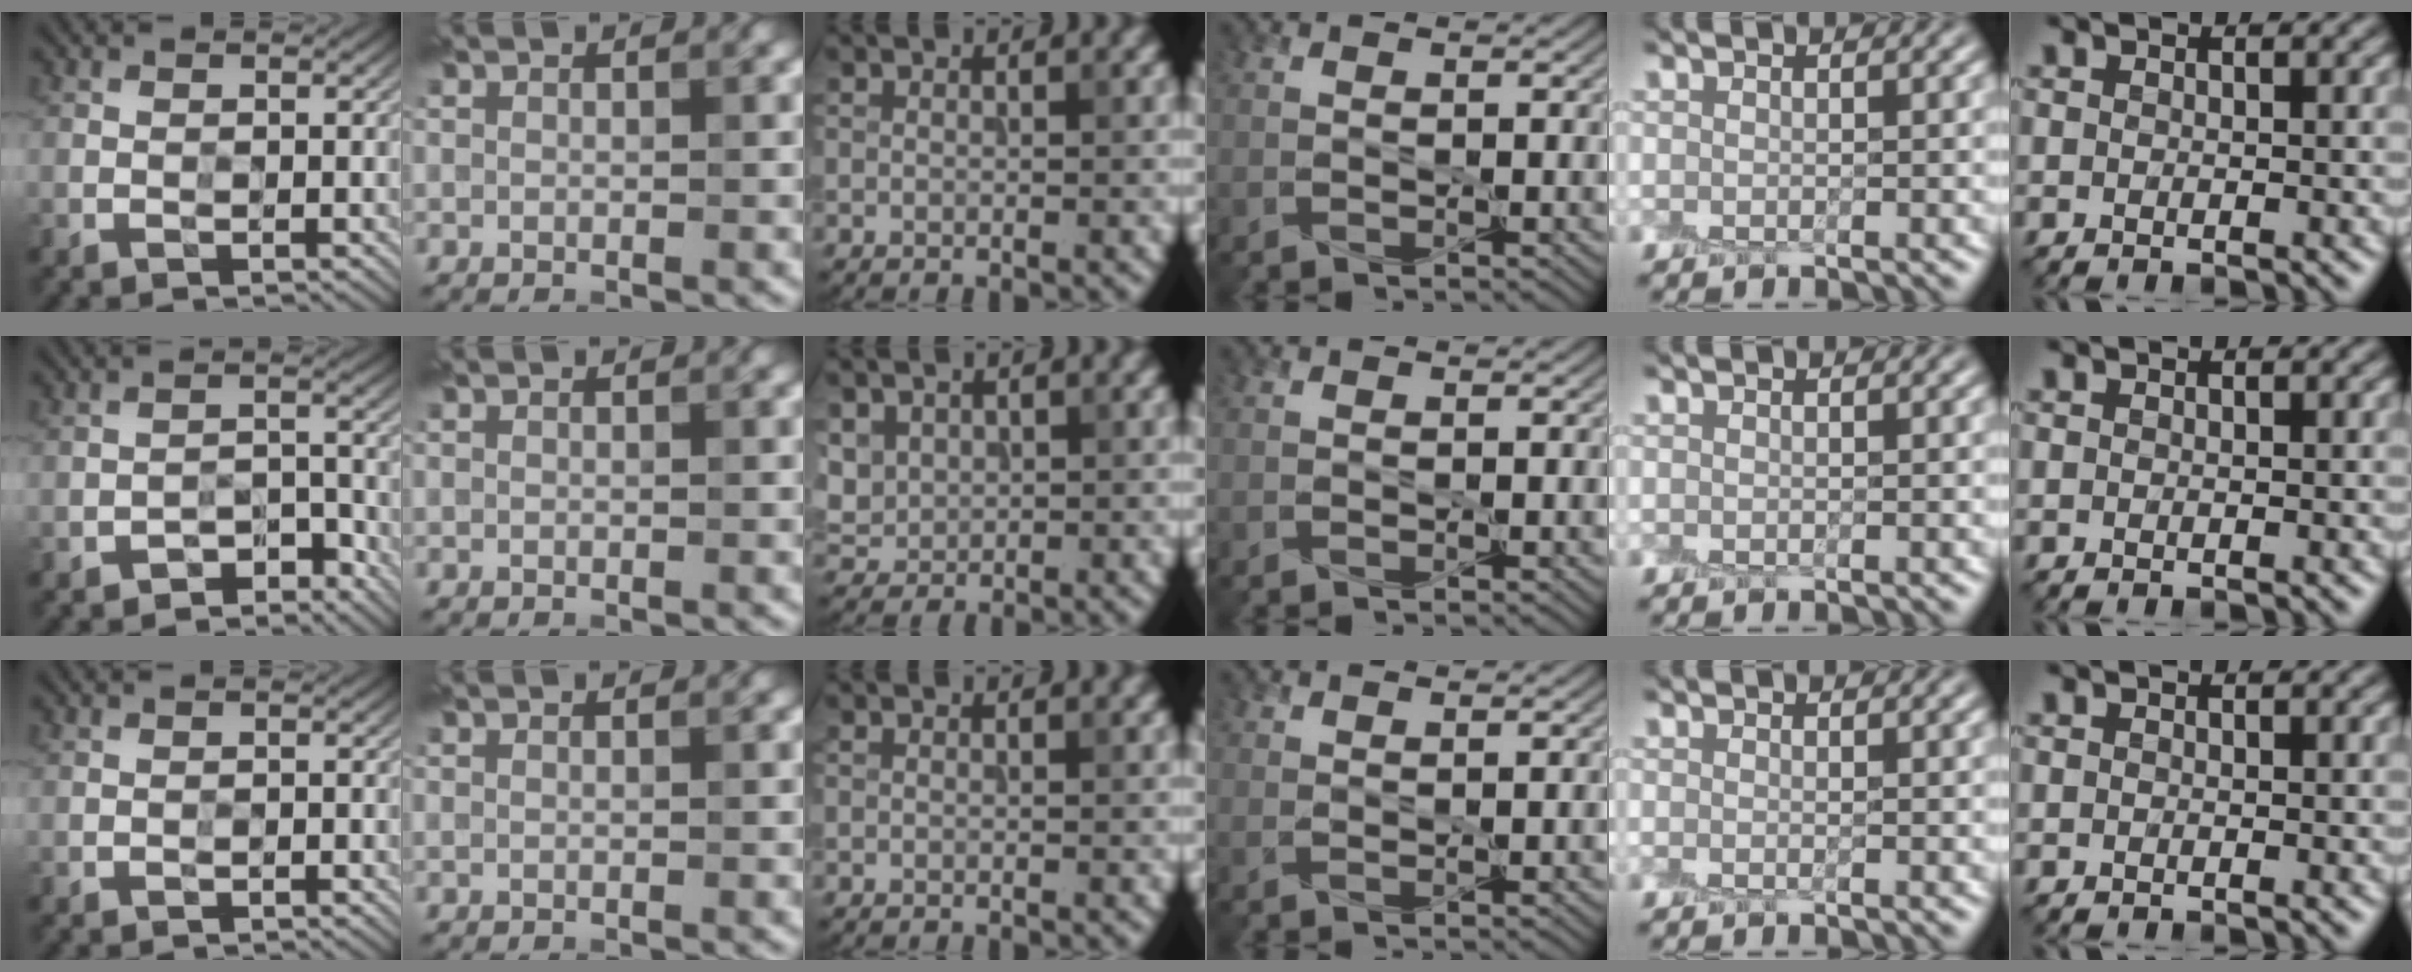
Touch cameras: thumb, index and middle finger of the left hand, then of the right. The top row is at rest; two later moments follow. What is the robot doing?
{"motion": "peel", "object": "aluminum foil"}